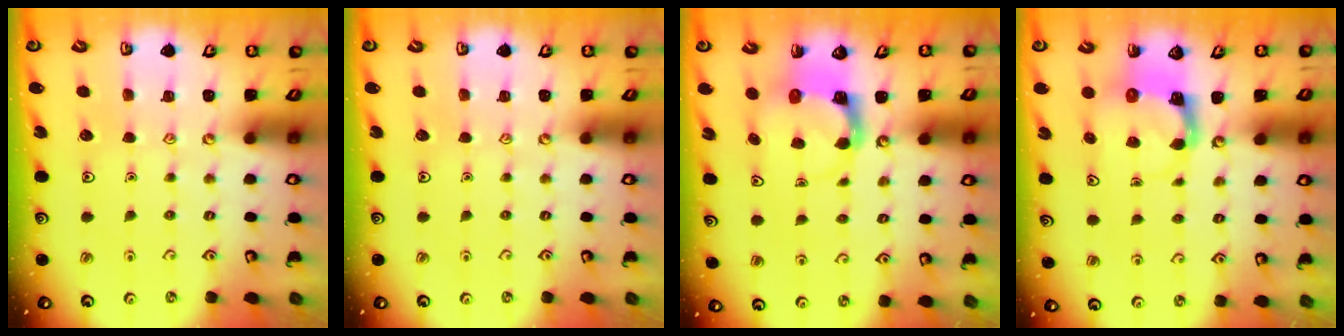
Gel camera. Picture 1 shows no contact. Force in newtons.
{"total": 0.0}
{"total": 4.0, "press": 3.9, "slide": 0.4}
{"total": 3.9, "press": 3.9, "slide": 0.7}